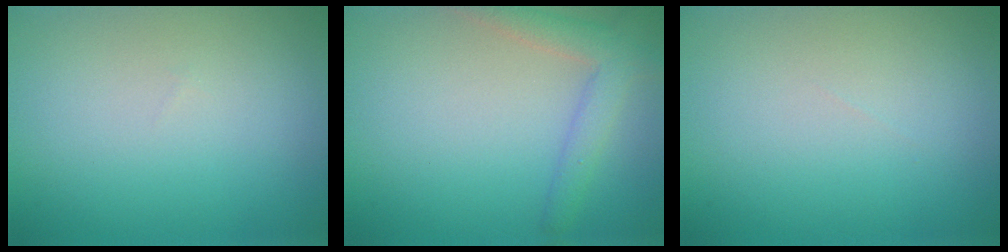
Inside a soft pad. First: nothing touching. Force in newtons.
{"total": 2.9, "press": 2.9, "slide": 0.2}
{"total": 0.0}